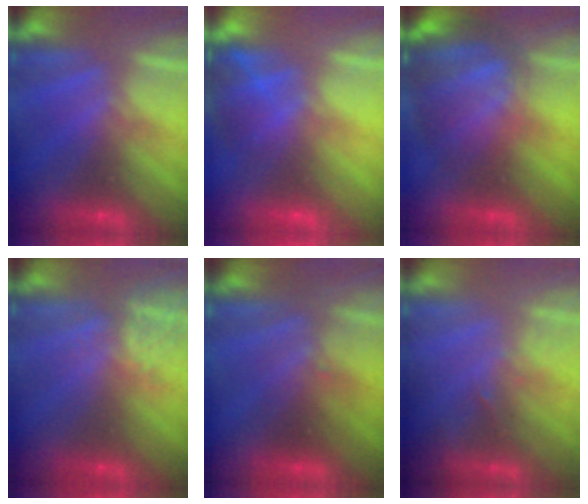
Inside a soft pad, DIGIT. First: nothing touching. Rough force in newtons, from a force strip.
{"total": 2.9}
{"total": 6.9}
{"total": 3.7}
{"total": 2.3}
{"total": 2.9}